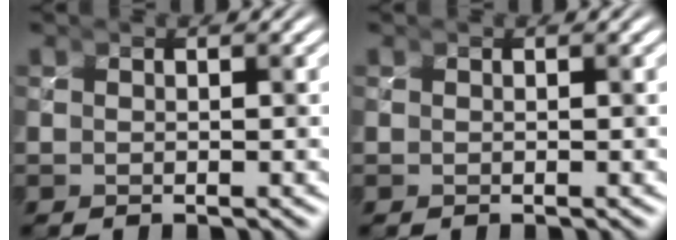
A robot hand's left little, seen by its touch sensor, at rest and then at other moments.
{"total": 0.0}